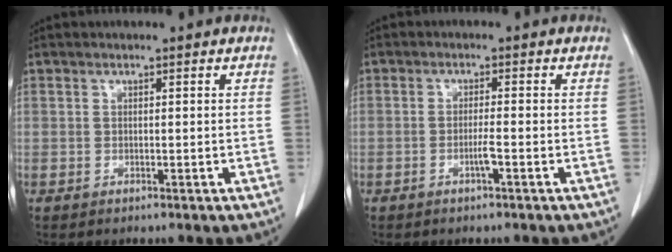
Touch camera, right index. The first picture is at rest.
{"total": 2.0, "force": [-0.9, -0.1, 1.8], "torque": [-0.036, -0.001, -0.017]}